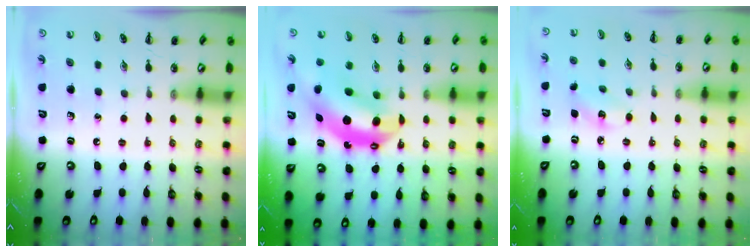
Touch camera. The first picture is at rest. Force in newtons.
{"total": 11.9, "press": 11.5, "slide": 3.1}
{"total": 3.7, "press": 3.6, "slide": 0.7}